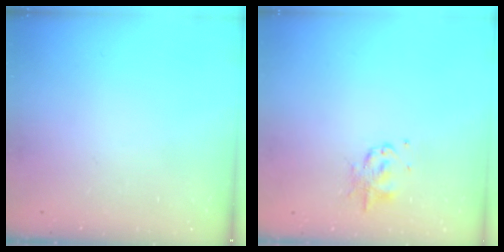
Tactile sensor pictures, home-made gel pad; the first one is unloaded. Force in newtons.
{"total": 2.9, "press": 2.8, "slide": 0.4}